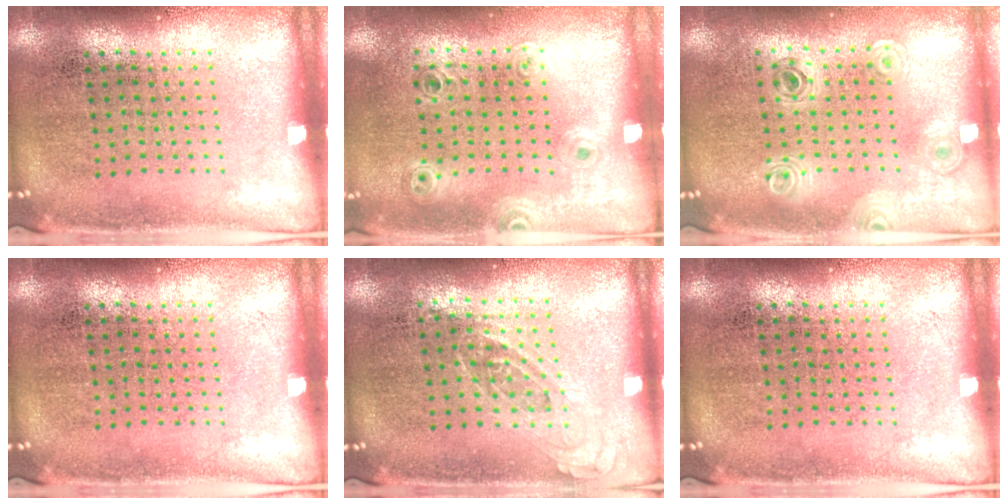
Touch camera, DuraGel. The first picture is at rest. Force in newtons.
{"total": 0.9, "press": 0.9, "slide": 0.1}
{"total": 0.9, "press": 0.9, "slide": 0.1}
{"total": 0.0}
{"total": 0.8, "press": 0.8, "slide": 0.3}
{"total": 0.0}